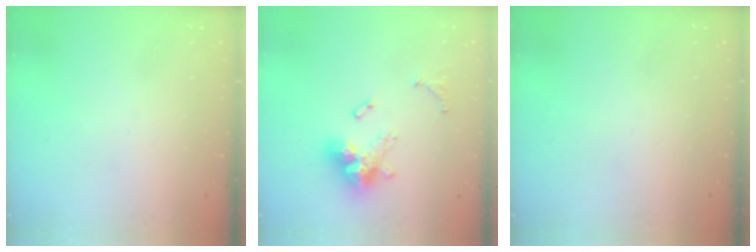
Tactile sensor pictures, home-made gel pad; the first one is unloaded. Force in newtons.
{"total": 13.4, "press": 13.4, "slide": 0.9}
{"total": 0.0}